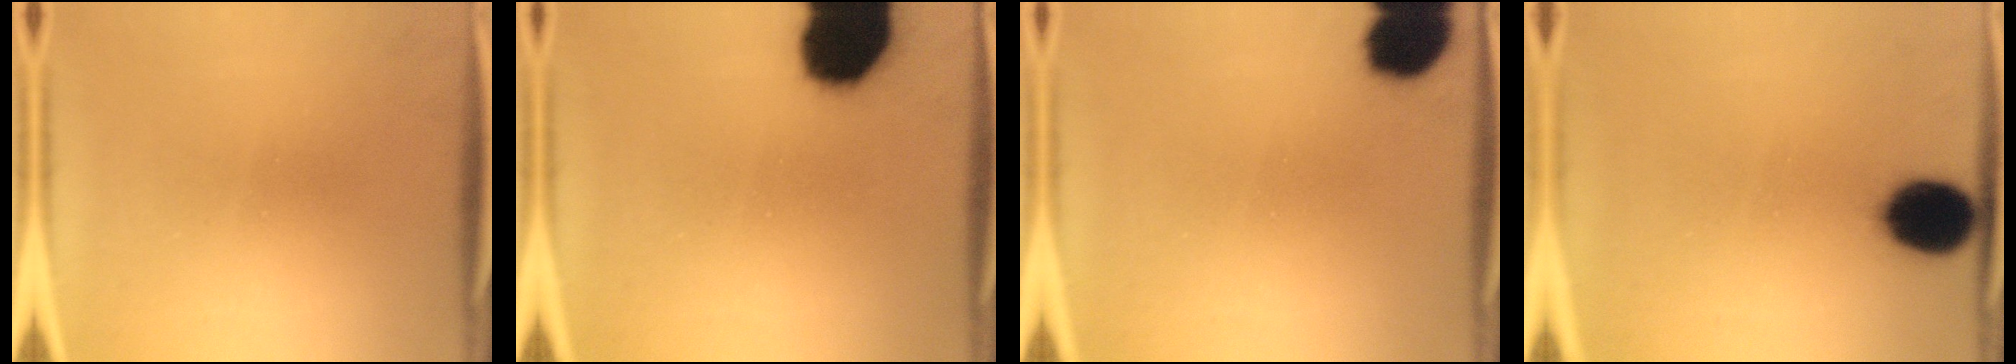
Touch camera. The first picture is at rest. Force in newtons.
{"total": 19.3}
{"total": 12.1}
{"total": 10.2}